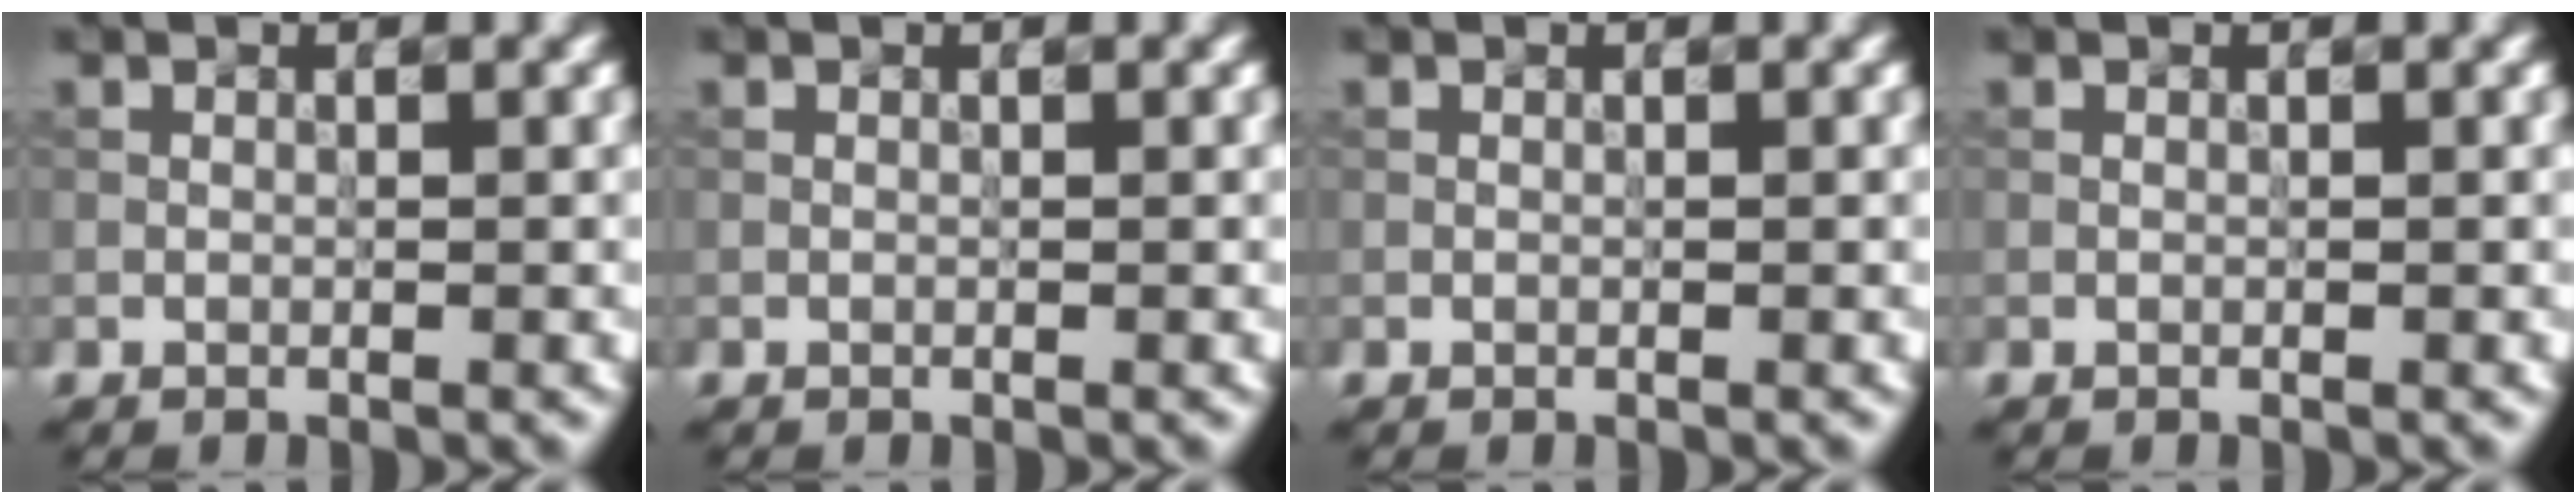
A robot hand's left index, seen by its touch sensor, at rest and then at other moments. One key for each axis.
{"total": 0.0}
{"total": 0.0}
{"total": 0.0}